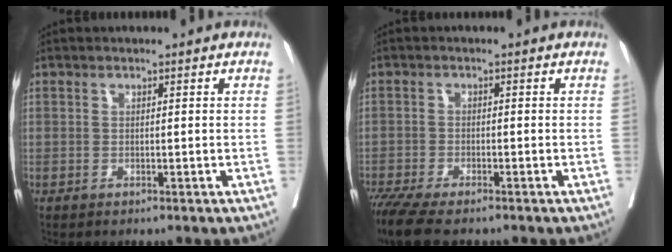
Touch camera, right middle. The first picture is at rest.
{"total": 8.0, "force": [-6.4, 1.6, 4.5], "torque": [-0.078, -0.017, -0.106]}